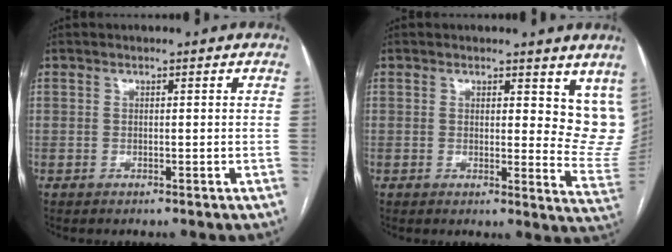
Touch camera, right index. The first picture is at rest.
{"total": 9.4, "force": [6.8, 3.7, 5.3], "torque": [-0.039, -0.039, 0.068]}